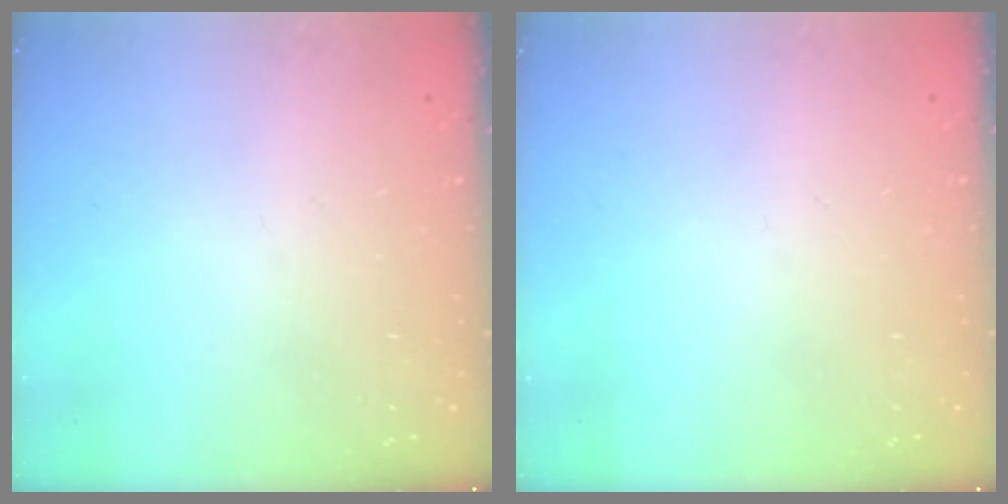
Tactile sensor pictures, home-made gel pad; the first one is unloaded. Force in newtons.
{"total": 0.0}